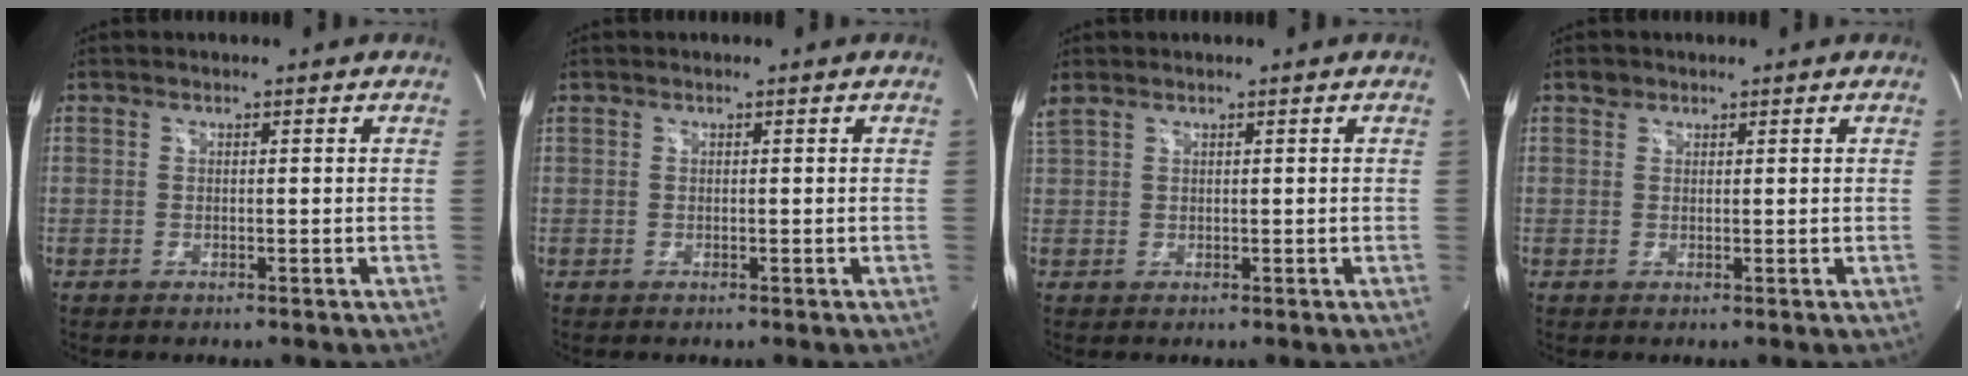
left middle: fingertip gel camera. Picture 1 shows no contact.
{"total": 0.0}
{"total": 2.0, "force": [1.6, 0.7, 0.9], "torque": [-0.041, 0.026, 0.046]}
{"total": 1.2, "force": [0.8, 0.8, 0.1], "torque": [0.002, 0.005, 0.012]}